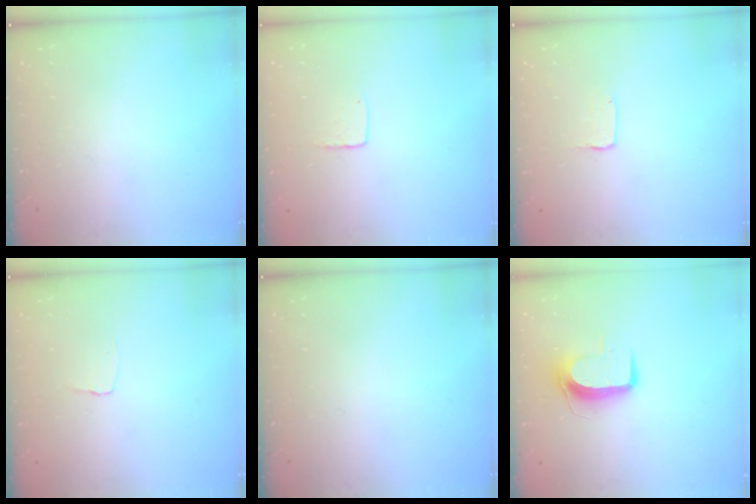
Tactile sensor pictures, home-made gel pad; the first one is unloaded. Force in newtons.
{"total": 3.7, "press": 3.7, "slide": 0.3}
{"total": 1.3, "press": 1.2, "slide": 0.1}
{"total": 2.9, "press": 2.8, "slide": 0.3}
{"total": 0.0}
{"total": 9.0, "press": 9.0, "slide": 0.6}